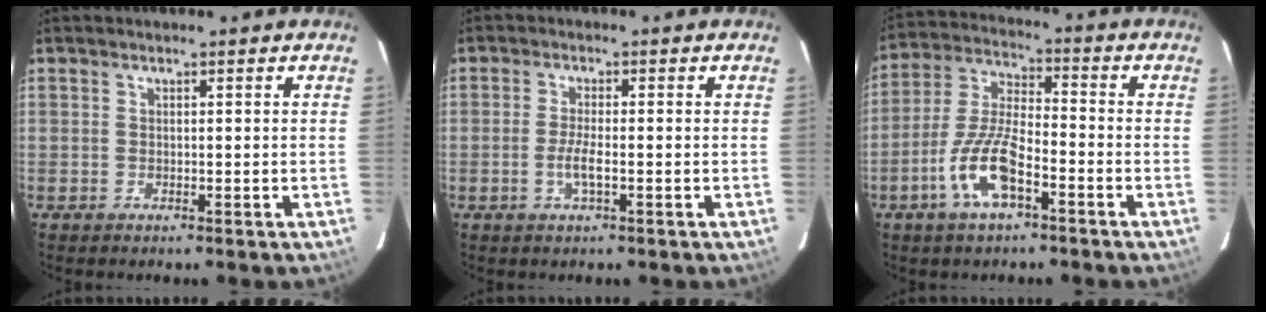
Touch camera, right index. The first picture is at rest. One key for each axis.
{"total": 3.5, "fx": -1.1, "fy": 0.6, "fz": 3.3, "tx": -0.068, "ty": -0.004, "tz": -0.022}
{"total": 11.5, "fx": -5.5, "fy": 3.7, "fz": 9.4, "tx": -0.203, "ty": -0.001, "tz": -0.108}